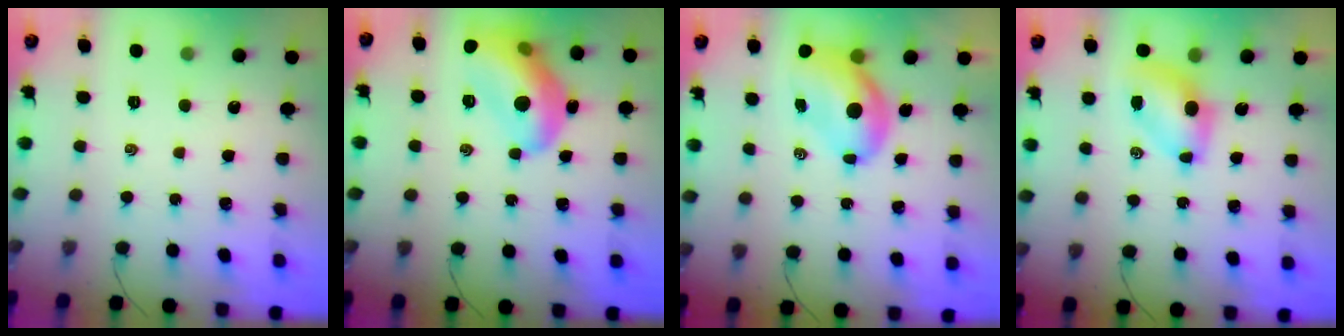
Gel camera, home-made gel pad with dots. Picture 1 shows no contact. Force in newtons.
{"total": 16.8, "press": 16.6, "slide": 2.4}
{"total": 7.6, "press": 7.3, "slide": 2.1}
{"total": 6.6, "press": 6.6, "slide": 0.9}